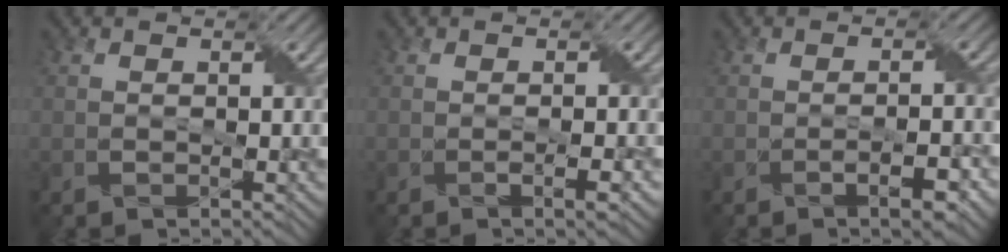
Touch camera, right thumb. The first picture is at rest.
{"total": 1.6, "force": [-0.6, 0.2, 1.5], "torque": [-0.028, 0.001, -0.008]}
{"total": 2.7, "force": [-1.3, 0.6, 2.3], "torque": [-0.040, 0.001, -0.020]}